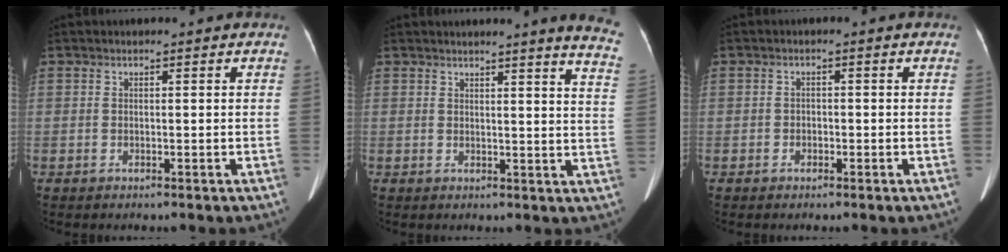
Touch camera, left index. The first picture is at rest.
{"total": 10.1, "force": [8.8, -0.8, 4.8], "torque": [-0.045, -0.064, 0.068]}
{"total": 1.1, "force": [-0.7, 0.9, 0.3], "torque": [-0.005, 0.004, -0.011]}